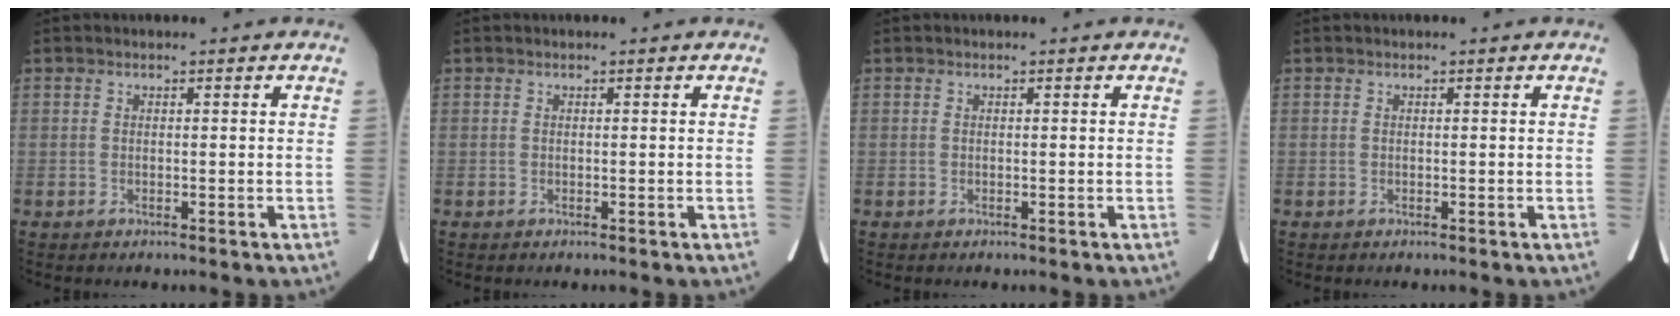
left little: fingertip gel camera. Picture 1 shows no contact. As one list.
[{"total": 0.0}, {"total": 0.0}, {"total": 0.0}]